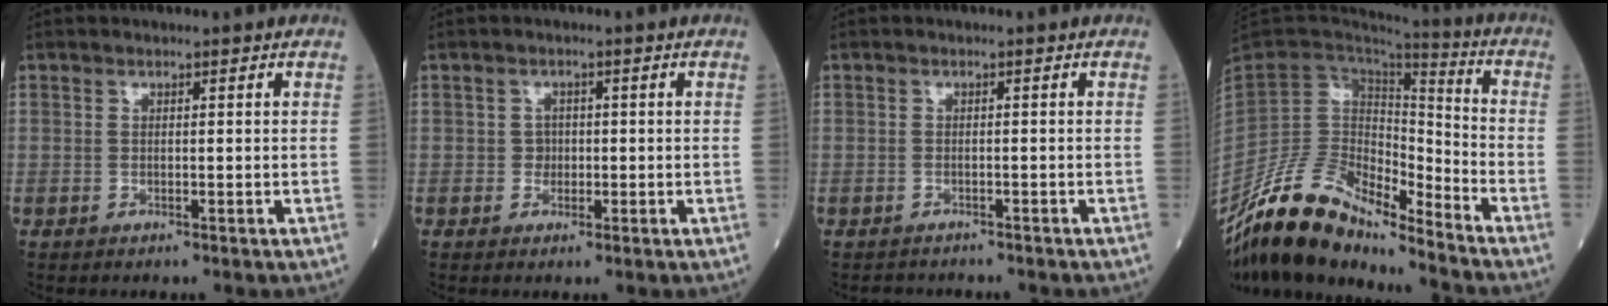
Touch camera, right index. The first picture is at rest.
{"total": 1.6, "force": [-0.3, 1.5, 0.5], "torque": [-0.002, 0.005, -0.005]}
{"total": 2.0, "force": [-1.8, 0.8, -0.3], "torque": [0.004, -0.001, -0.030]}
{"total": 15.7, "force": [-13.1, 4.7, 7.2], "torque": [-0.125, 0.042, -0.244]}